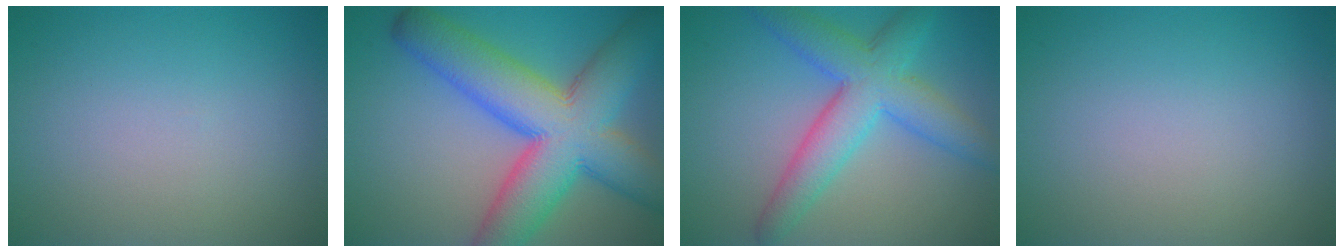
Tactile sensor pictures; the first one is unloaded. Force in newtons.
{"total": 12.1, "press": 12.1, "slide": 0.4}
{"total": 6.7, "press": 6.7, "slide": 0.1}
{"total": 0.0}